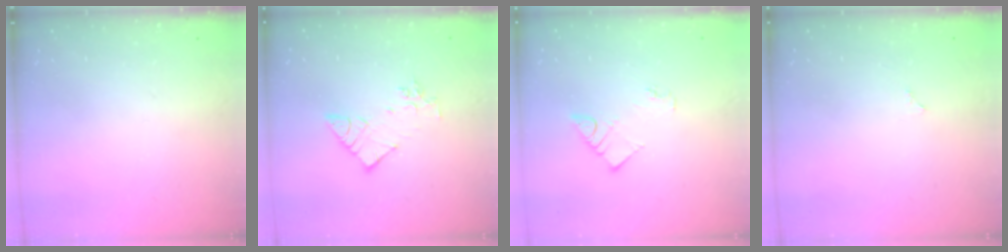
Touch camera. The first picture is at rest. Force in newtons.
{"total": 8.8, "press": 8.8, "slide": 0.7}
{"total": 3.8, "press": 3.7, "slide": 0.6}
{"total": 1.8, "press": 1.8, "slide": 0.3}